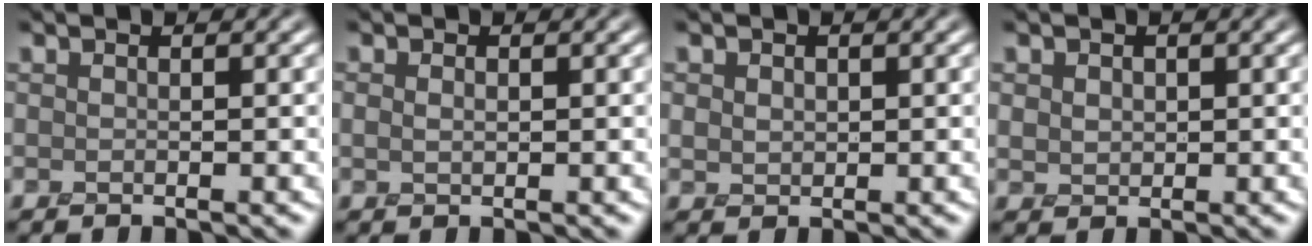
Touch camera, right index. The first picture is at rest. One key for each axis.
{"total": 0.6, "fx": 0.1, "fy": 0.3, "fz": 0.5, "tx": -0.011, "ty": -0.002, "tz": 0.006}
{"total": 1.3, "fx": 0.4, "fy": 1.1, "fz": 0.5, "tx": -0.013, "ty": -0.004, "tz": 0.009}
{"total": 1.7, "fx": 0.4, "fy": 1.5, "fz": 0.8, "tx": -0.020, "ty": -0.003, "tz": 0.009}